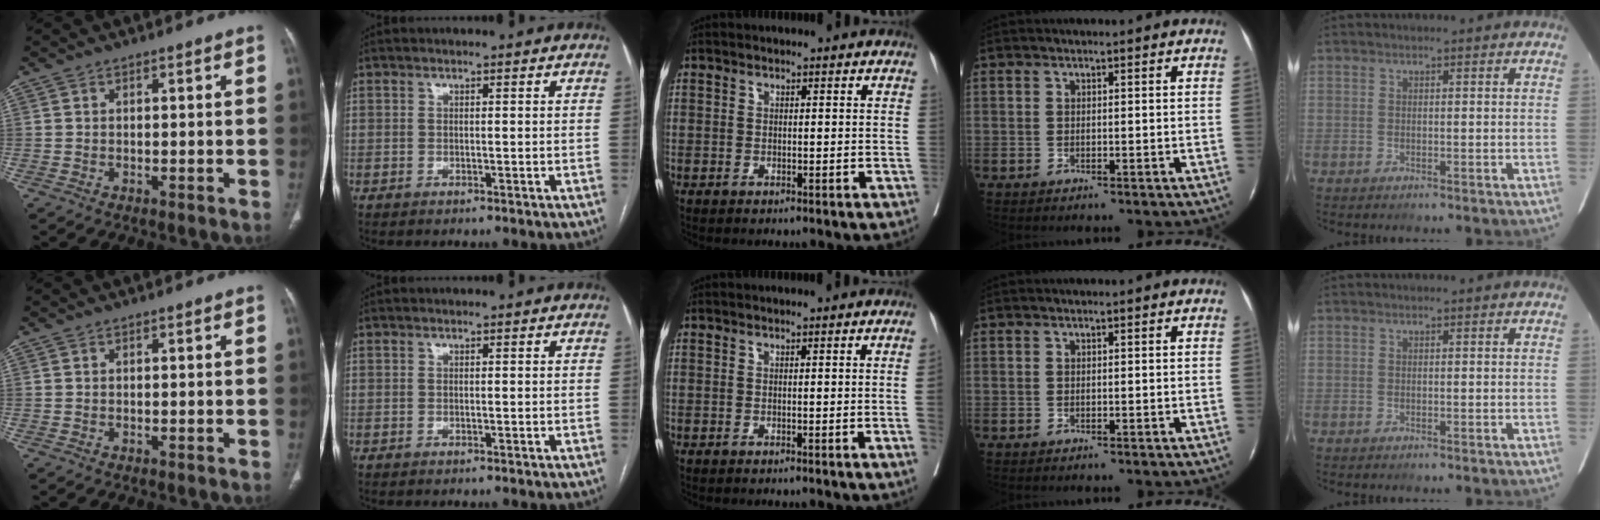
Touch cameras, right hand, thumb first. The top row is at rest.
{"middle": {"total": 1.4, "force": [-0.2, -0.7, 1.3], "torque": [-0.012, 0.000, -0.003]}}